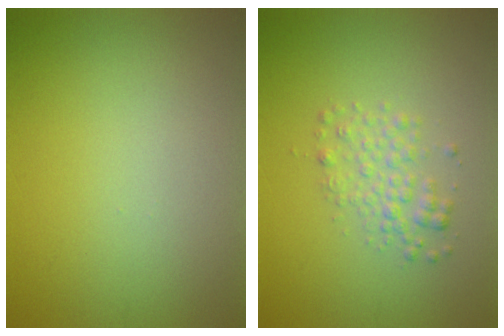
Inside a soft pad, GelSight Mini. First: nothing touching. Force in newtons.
{"total": 2.3, "press": 2.3, "slide": 0.1}